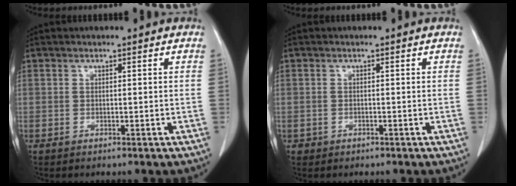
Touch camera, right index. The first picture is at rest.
{"total": 0.8, "force": [-0.4, 0.7, 0.0], "torque": [-0.006, 0.004, -0.005]}